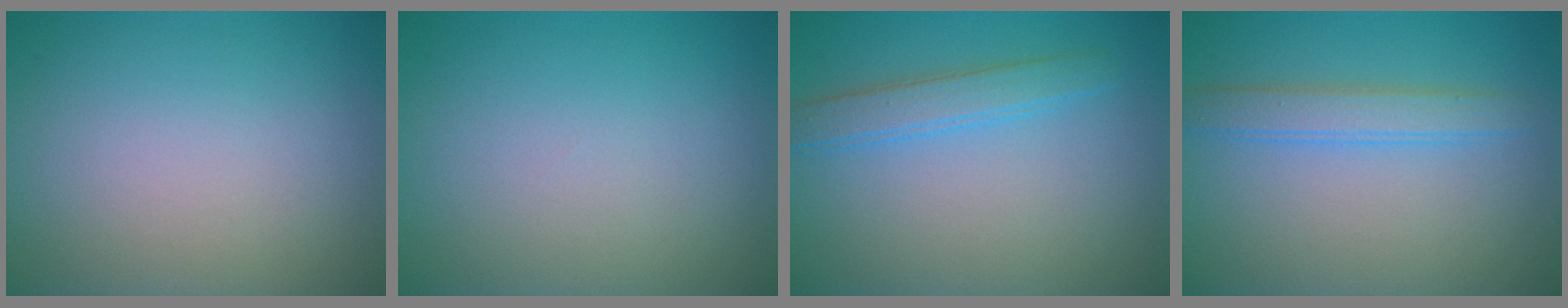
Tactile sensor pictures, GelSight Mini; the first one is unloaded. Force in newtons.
{"total": 0.0}
{"total": 2.6, "press": 2.6, "slide": 0.1}
{"total": 2.6, "press": 2.6, "slide": 0.1}